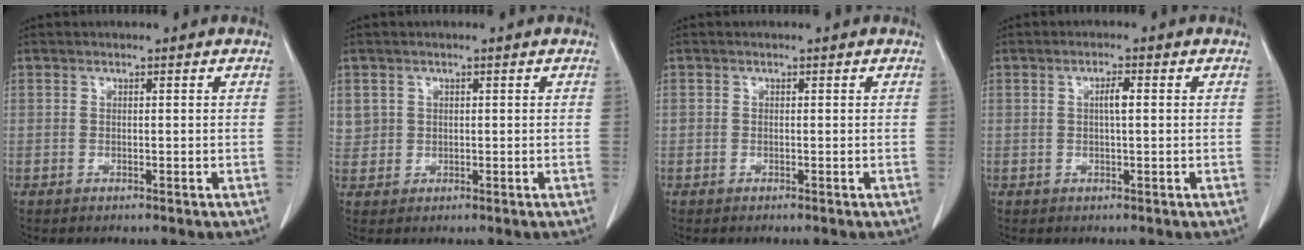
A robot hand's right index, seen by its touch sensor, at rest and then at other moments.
{"total": 2.5, "force": [1.0, 2.3, 0.1], "torque": [0.018, 0.005, 0.018]}
{"total": 0.0}
{"total": 2.1, "force": [0.3, 0.2, 2.0], "torque": [-0.037, 0.003, 0.004]}